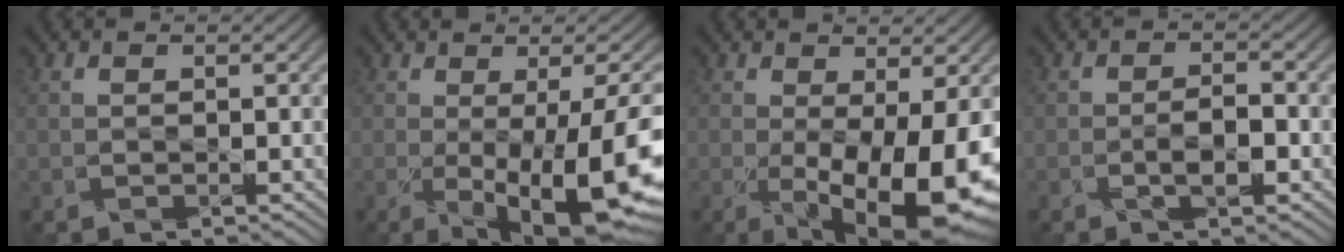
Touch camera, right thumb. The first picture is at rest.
{"total": 14.7, "force": [-3.7, 5.1, 13.3], "torque": [-0.203, -0.048, -0.032]}
{"total": 11.6, "force": [-3.1, 4.3, 10.3], "torque": [-0.176, -0.042, -0.033]}
{"total": 2.7, "force": [-1.4, 1.2, 2.1], "torque": [-0.032, 0.002, -0.028]}